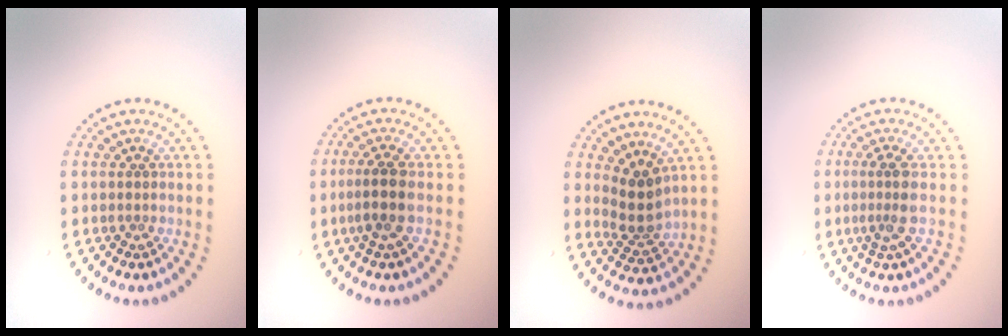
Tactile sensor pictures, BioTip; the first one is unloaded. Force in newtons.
{"total": 2.5, "press": 2.1, "slide": 1.3}
{"total": 3.0, "press": 2.2, "slide": 1.9}
{"total": 2.3, "press": 1.7, "slide": 1.5}